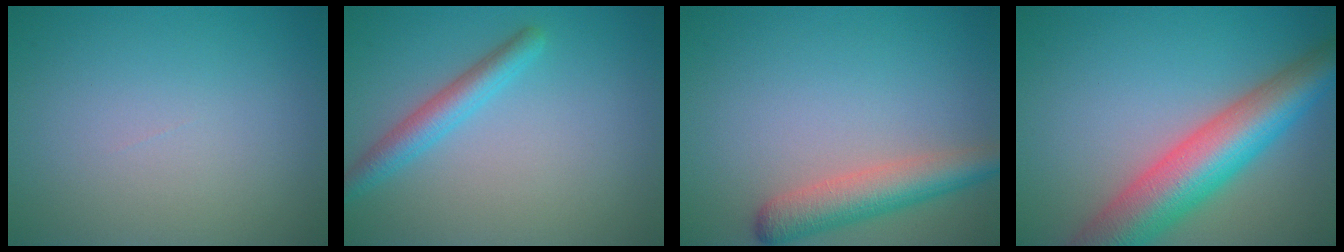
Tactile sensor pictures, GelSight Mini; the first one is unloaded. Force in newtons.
{"total": 2.8, "press": 2.8, "slide": 0.2}
{"total": 4.4, "press": 4.3, "slide": 0.2}
{"total": 9.4, "press": 9.4, "slide": 0.3}